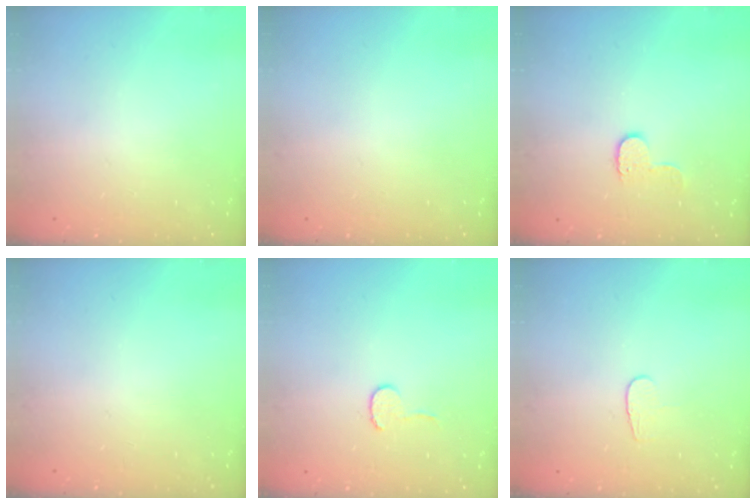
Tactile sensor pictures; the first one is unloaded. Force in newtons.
{"total": 0.0}
{"total": 7.2, "press": 7.2, "slide": 0.4}
{"total": 0.0}
{"total": 4.5, "press": 4.4, "slide": 0.4}
{"total": 3.7, "press": 3.7, "slide": 0.3}